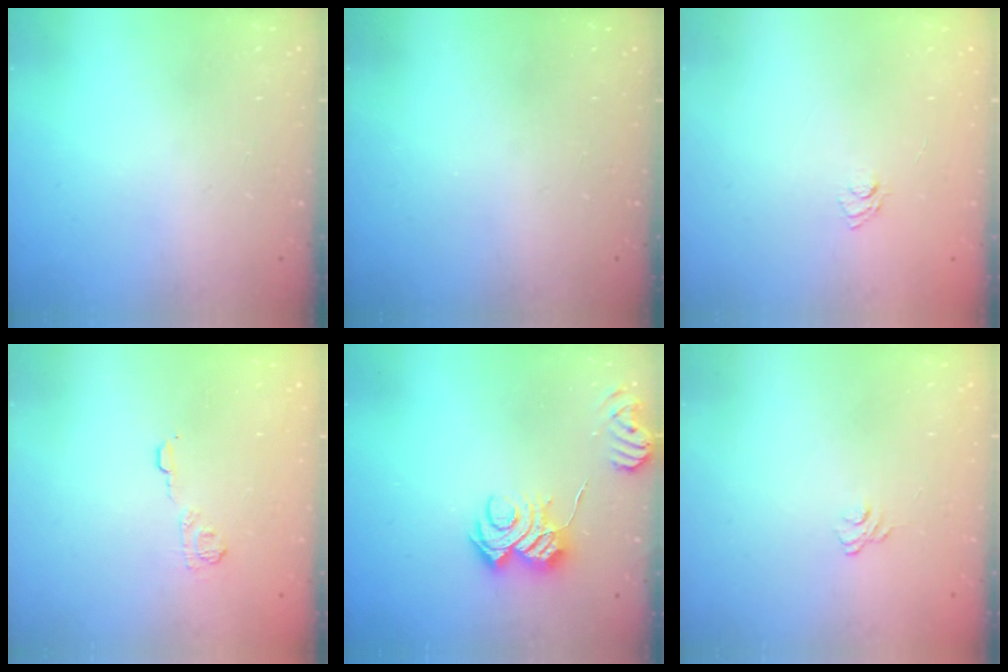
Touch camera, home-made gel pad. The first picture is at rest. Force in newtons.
{"total": 0.0}
{"total": 3.7, "press": 3.5, "slide": 1.3}
{"total": 5.2, "press": 4.9, "slide": 1.5}
{"total": 8.5, "press": 8.5, "slide": 0.7}
{"total": 3.7, "press": 3.5, "slide": 1.2}